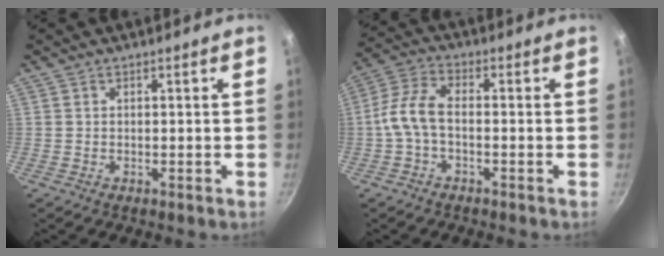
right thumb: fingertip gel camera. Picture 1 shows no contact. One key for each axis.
{"total": 7.2, "fx": -1.1, "fy": 3.7, "fz": 6.1, "tx": -0.134, "ty": 0.025, "tz": -0.031}